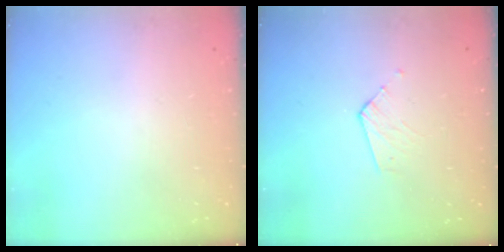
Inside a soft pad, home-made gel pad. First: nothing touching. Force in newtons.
{"total": 3.1, "press": 3.1, "slide": 0.3}